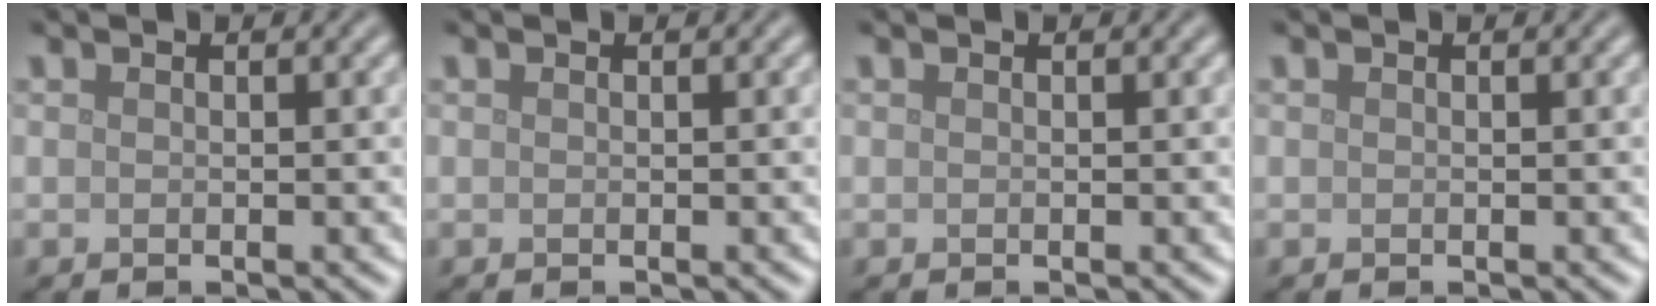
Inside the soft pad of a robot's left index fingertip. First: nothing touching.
{"total": 0.0}
{"total": 0.0}
{"total": 0.0}